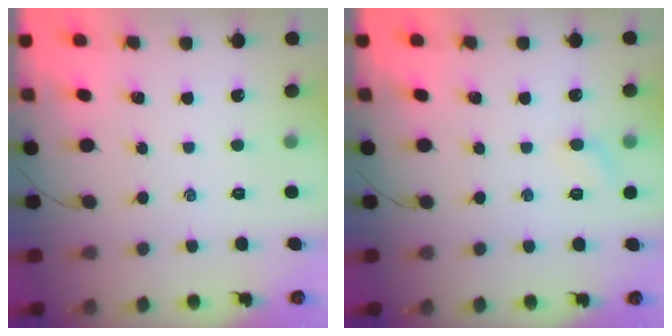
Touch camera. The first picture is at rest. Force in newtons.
{"total": 5.3, "press": 5.1, "slide": 1.6}